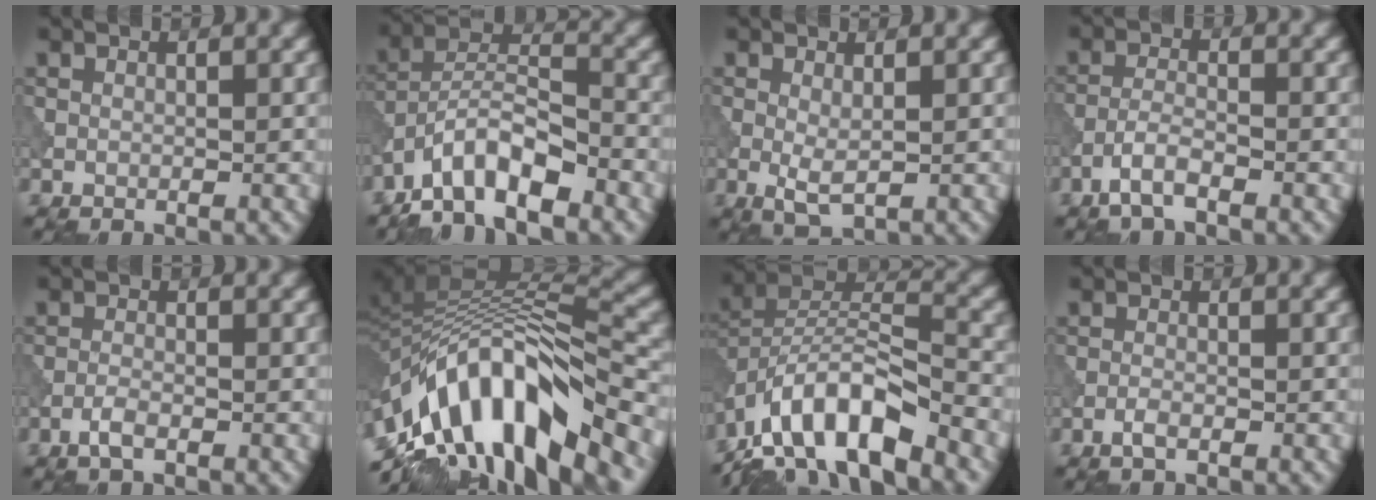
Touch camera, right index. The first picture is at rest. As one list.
[{"total": 7.5, "force": [-5.5, 2.5, 4.6], "torque": [-0.072, 0.010, -0.110]}, {"total": 2.2, "force": [-0.2, 0.7, 2.0], "torque": [-0.044, -0.007, -0.001]}, {"total": 2.6, "force": [-1.8, 0.6, 1.8], "torque": [-0.040, 0.005, -0.043]}, {"total": 1.6, "force": [-1.0, 0.4, 1.1], "torque": [-0.026, 0.001, -0.024]}, {"total": 12.9, "force": [-6.5, 5.6, 9.7], "torque": [-0.153, 0.019, -0.116]}, {"total": 10.4, "force": [-7.4, 3.4, 6.4], "torque": [-0.104, 0.007, -0.147]}, {"total": 1.1, "force": [-0.7, 0.3, 0.9], "torque": [-0.019, 0.001, -0.017]}]